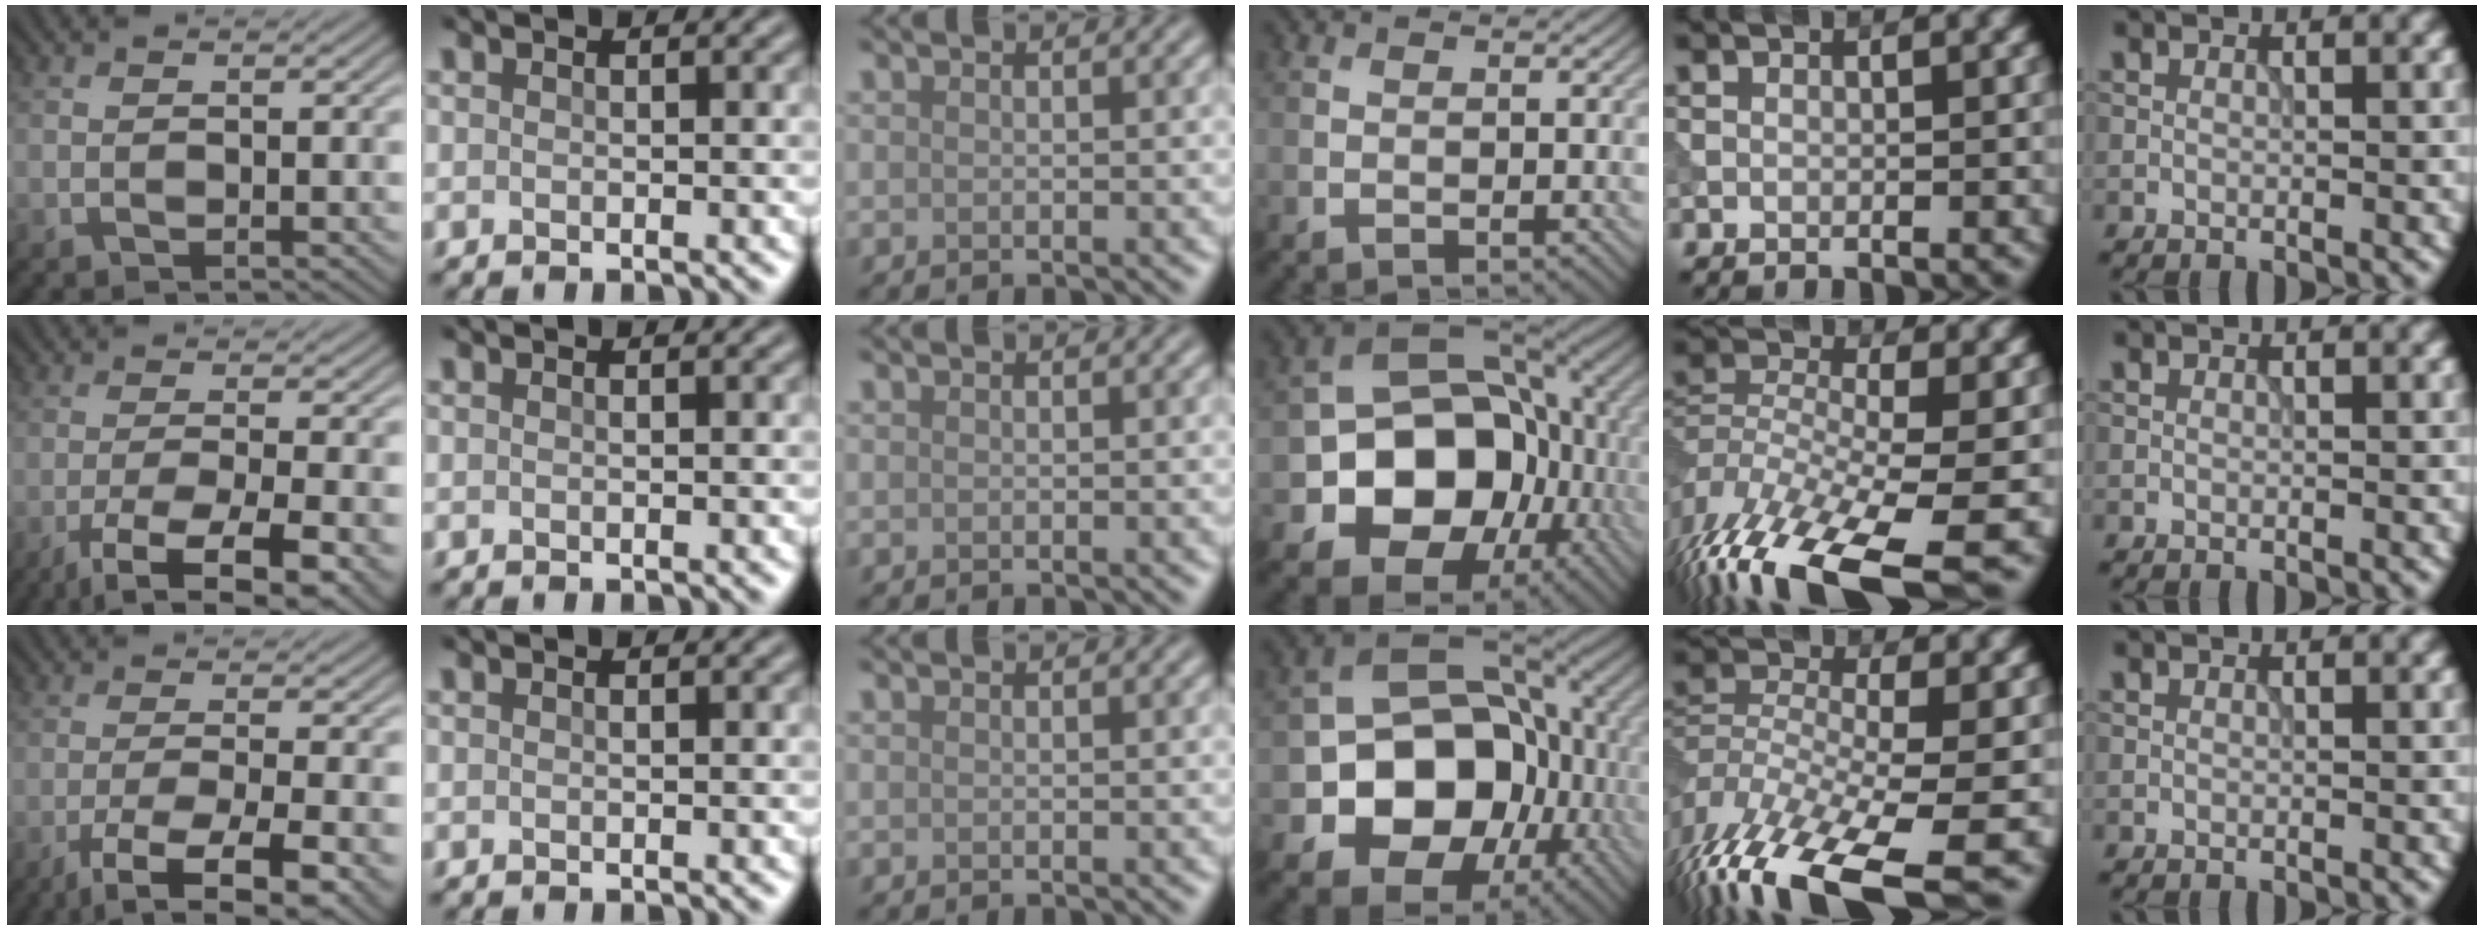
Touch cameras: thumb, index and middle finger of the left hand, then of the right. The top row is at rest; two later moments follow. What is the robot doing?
{"motion": "extract", "object": "tissue"}